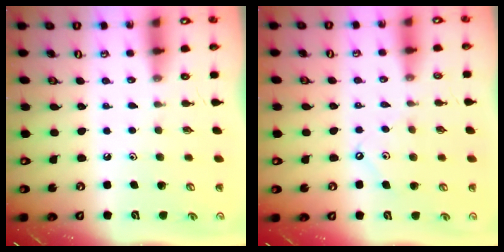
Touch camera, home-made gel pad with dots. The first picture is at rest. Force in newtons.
{"total": 6.1, "press": 6.1, "slide": 0.6}